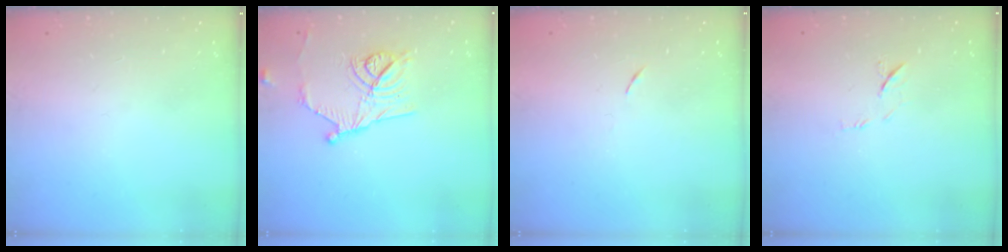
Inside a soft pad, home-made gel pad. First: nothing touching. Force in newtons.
{"total": 13.6, "press": 13.4, "slide": 2.4}
{"total": 3.7, "press": 3.6, "slide": 0.7}
{"total": 6.8, "press": 6.7, "slide": 0.8}